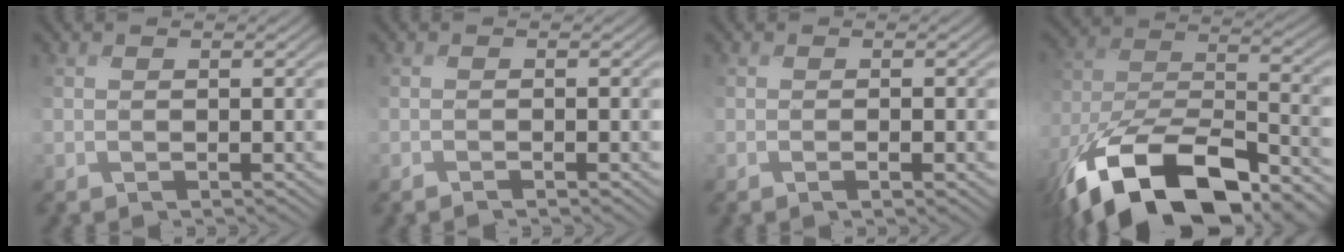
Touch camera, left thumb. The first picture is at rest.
{"total": 1.0, "force": [-0.7, 0.1, 0.7], "torque": [-0.012, 0.002, -0.015]}
{"total": 1.8, "force": [-0.6, 0.3, 1.7], "torque": [-0.030, 0.001, -0.012]}
{"total": 19.2, "force": [-12.5, 8.7, 11.8], "torque": [-0.265, -0.047, -0.206]}